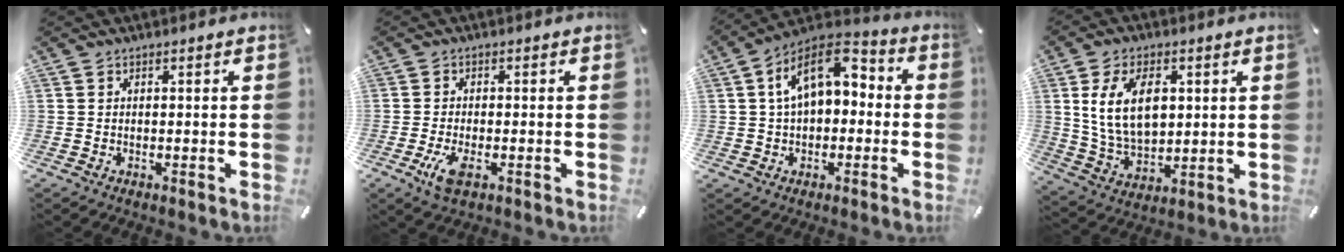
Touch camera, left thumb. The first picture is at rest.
{"total": 4.7, "force": [-1.8, 1.7, 4.0], "torque": [-0.097, -0.009, -0.036]}
{"total": 12.0, "force": [3.1, 7.9, 8.5], "torque": [-0.166, 0.002, 0.058]}
{"total": 12.8, "force": [3.0, 8.5, 9.2], "torque": [-0.193, 0.000, 0.051]}